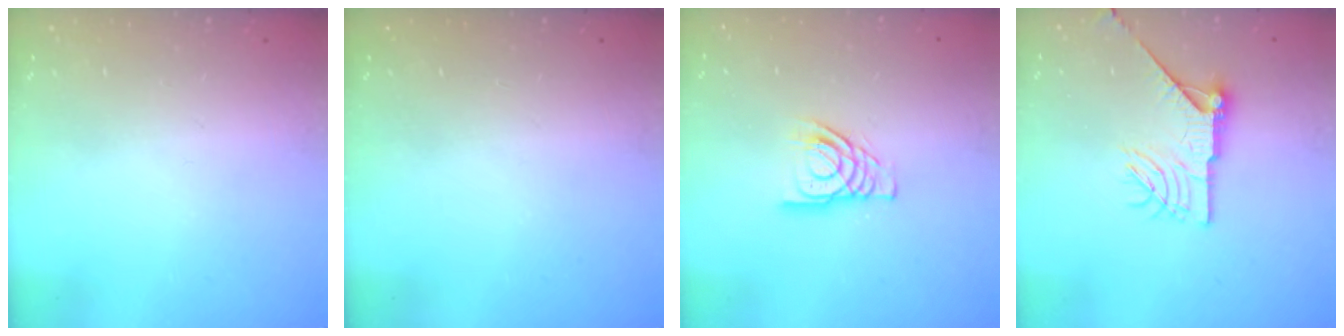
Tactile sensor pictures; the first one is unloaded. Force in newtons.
{"total": 0.0}
{"total": 11.3, "press": 11.1, "slide": 1.6}
{"total": 12.8, "press": 12.8, "slide": 0.8}